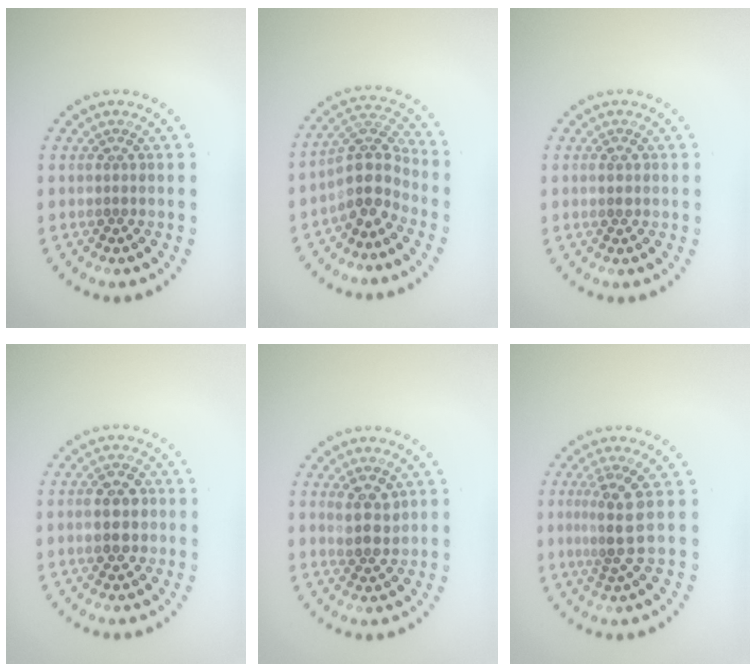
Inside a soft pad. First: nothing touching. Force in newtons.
{"total": 4.1, "press": 3.2, "slide": 2.5}
{"total": 1.1, "press": 1.1, "slide": 0.1}
{"total": 4.3, "press": 4.3, "slide": 0.2}
{"total": 2.6, "press": 2.4, "slide": 0.8}
{"total": 3.1, "press": 2.4, "slide": 1.9}